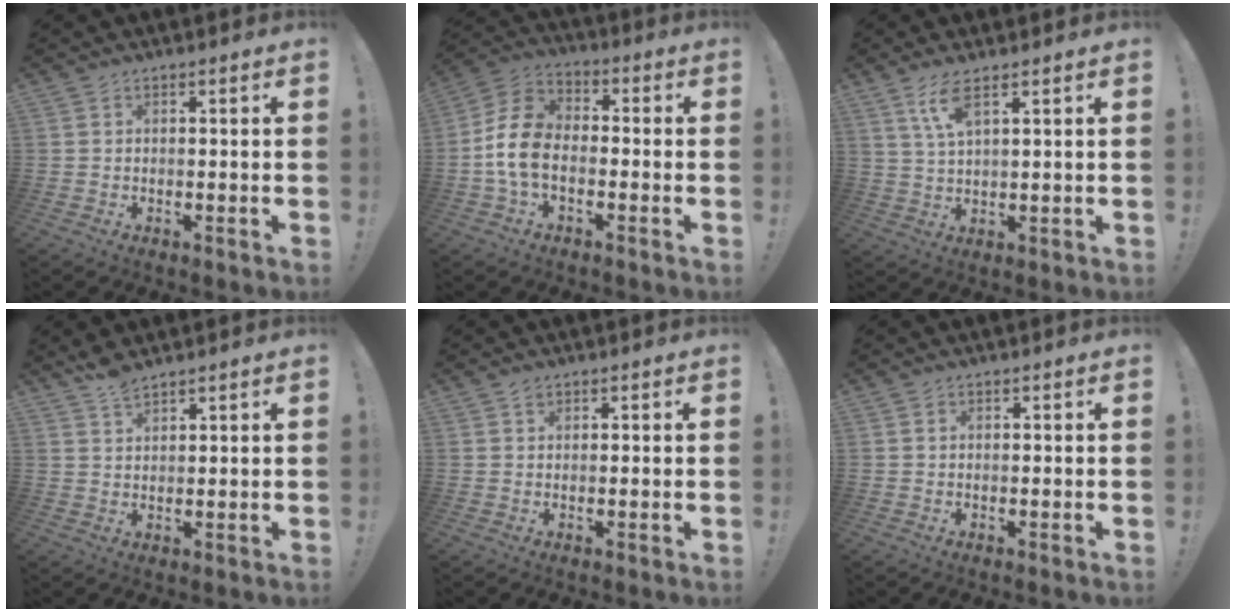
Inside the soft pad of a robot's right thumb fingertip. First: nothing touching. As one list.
[{"total": 11.5, "force": [-3.1, 8.0, 7.6], "torque": [-0.150, 0.031, -0.053]}, {"total": 6.1, "force": [3.7, 1.5, 4.7], "torque": [-0.099, -0.006, 0.065]}, {"total": 4.5, "force": [3.7, 0.8, 2.4], "torque": [-0.046, -0.017, 0.065]}, {"total": 1.0, "force": [0.8, 0.5, 0.3], "torque": [0.003, -0.003, 0.014]}, {"total": 0.5, "force": [0.2, 0.4, 0.1], "torque": [-0.010, 0.005, 0.007]}]